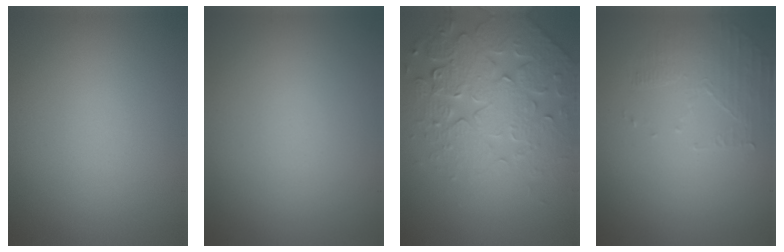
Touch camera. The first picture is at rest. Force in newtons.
{"total": 0.0}
{"total": 6.9, "press": 5.7, "slide": 3.9}
{"total": 1.7, "press": 0.9, "slide": 1.4}